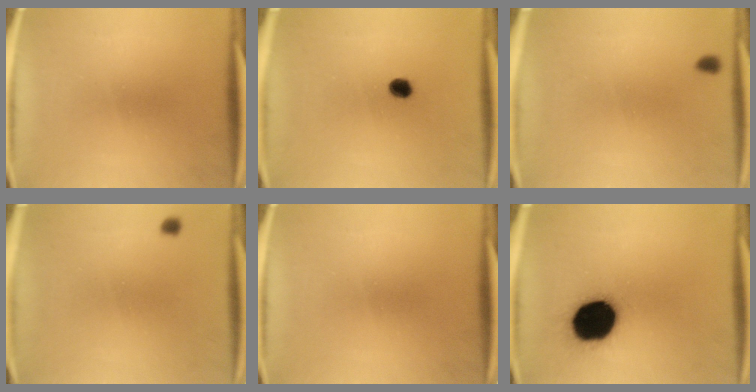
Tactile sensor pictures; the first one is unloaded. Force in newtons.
{"total": 2.7}
{"total": 0.7}
{"total": 1.0}
{"total": 0.0}
{"total": 19.0}